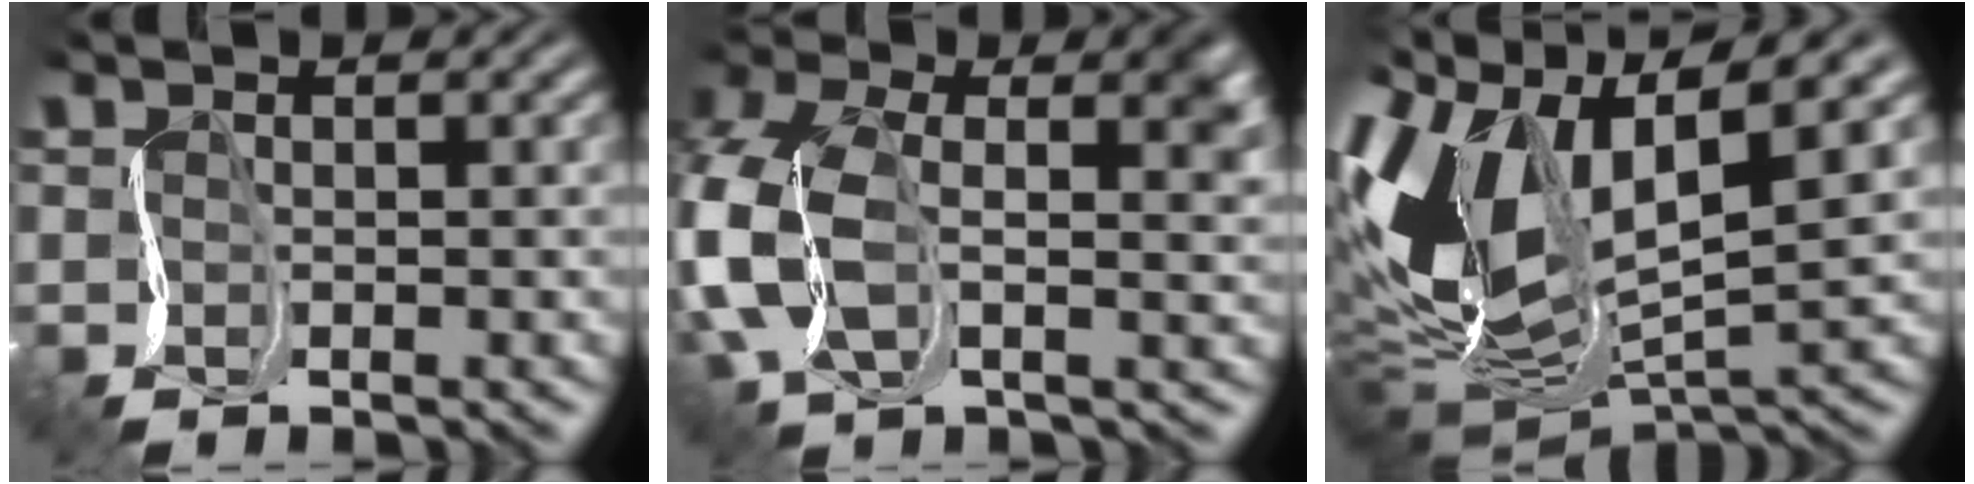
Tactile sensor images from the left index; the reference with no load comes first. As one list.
[{"total": 10.2, "force": [1.1, 6.4, 7.8], "torque": [-0.204, -0.012, 0.010]}, {"total": 11.6, "force": [3.3, 6.1, 9.4], "torque": [-0.218, 0.012, 0.058]}]